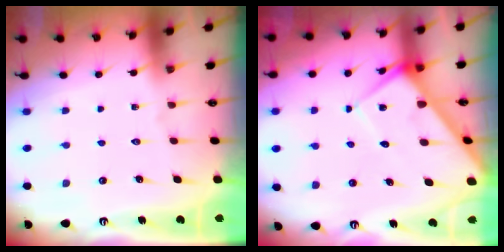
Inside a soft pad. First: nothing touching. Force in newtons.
{"total": 8.4, "press": 8.4, "slide": 0.8}